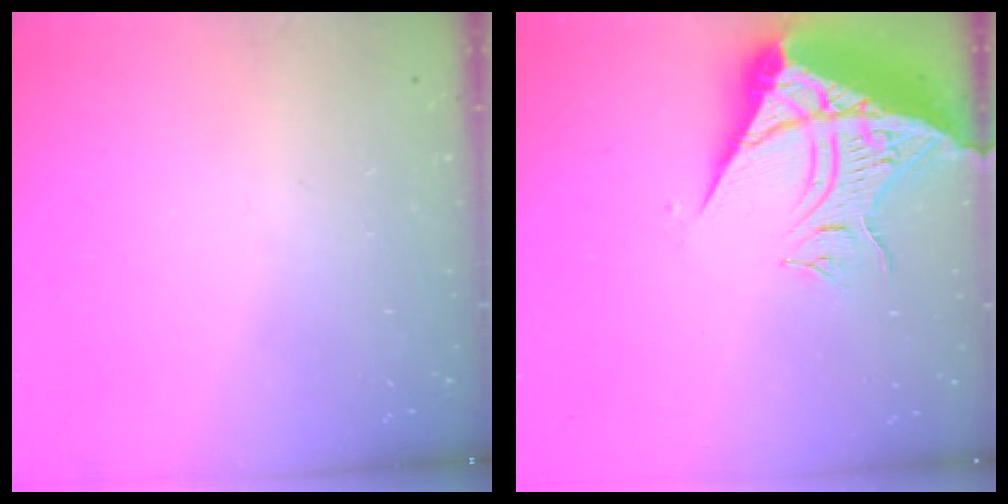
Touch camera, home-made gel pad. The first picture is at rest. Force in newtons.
{"total": 14.7, "press": 14.6, "slide": 1.5}